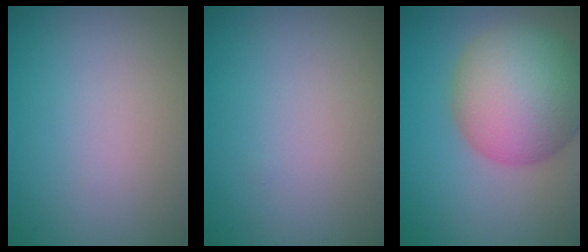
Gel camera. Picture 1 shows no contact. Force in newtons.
{"total": 0.0}
{"total": 9.5, "press": 9.5, "slide": 0.5}